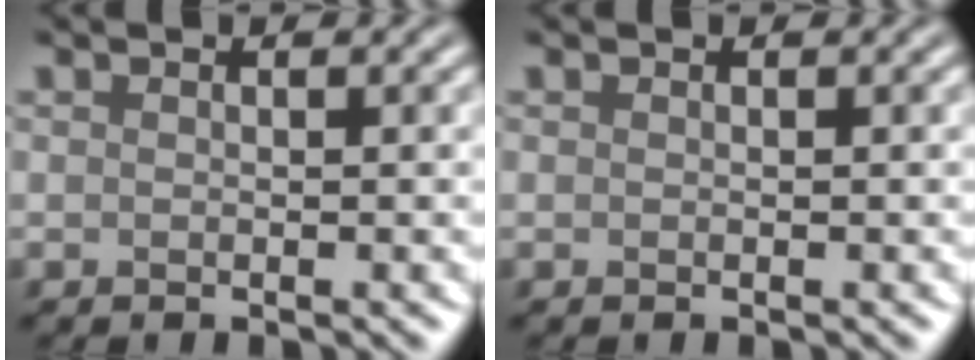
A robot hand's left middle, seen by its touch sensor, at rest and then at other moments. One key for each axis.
{"total": 0.0}